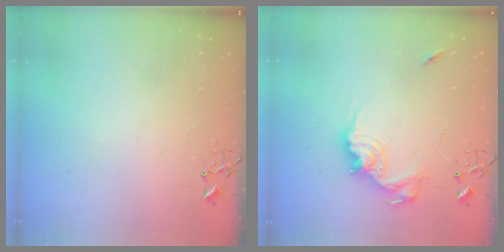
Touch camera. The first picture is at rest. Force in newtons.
{"total": 14.8, "press": 14.8, "slide": 0.8}